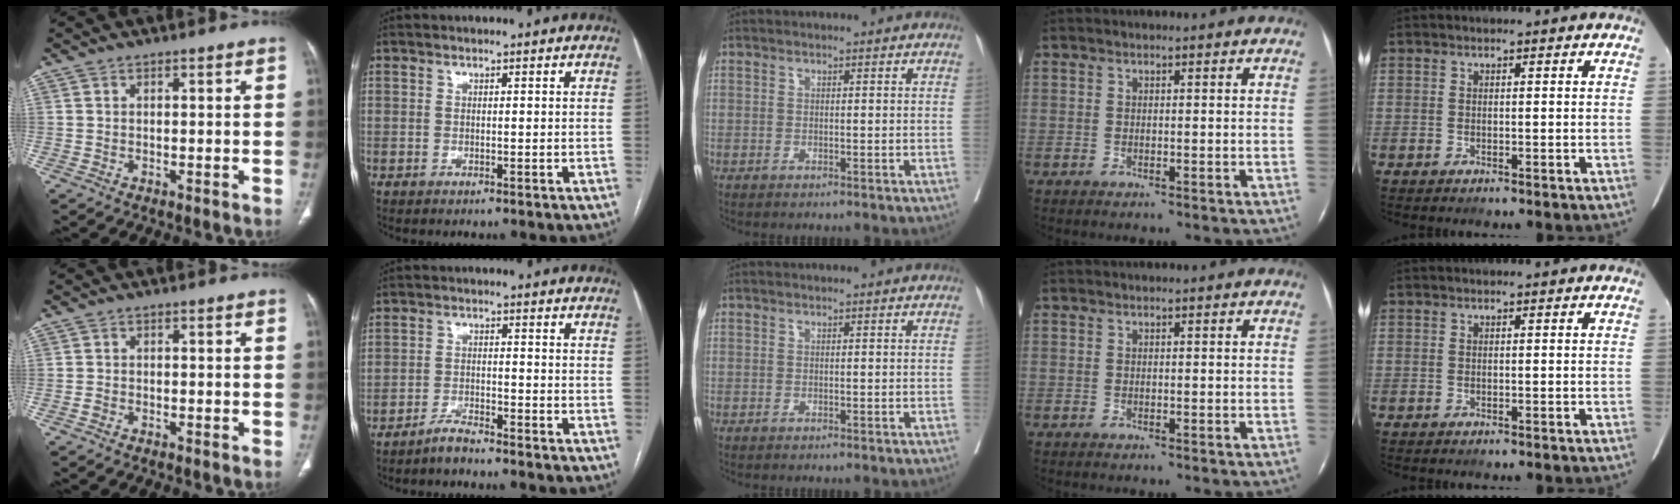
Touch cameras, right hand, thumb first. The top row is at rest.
{"thumb": {"total": 0.8, "force": [-0.6, 0.5, 0.3], "torque": [-0.010, 0.002, -0.014]}, "index": {"total": 3.0, "force": [-2.8, 0.1, 1.0], "torque": [-0.021, -0.006, -0.053]}}